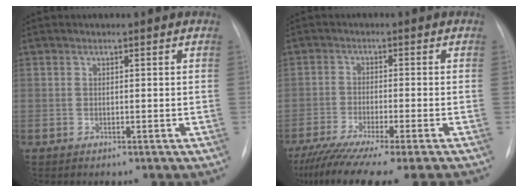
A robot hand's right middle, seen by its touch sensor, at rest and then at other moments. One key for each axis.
{"total": 13.9, "fx": -11.6, "fy": -0.6, "fz": 7.6, "tx": -0.121, "ty": -0.045, "tz": -0.185}